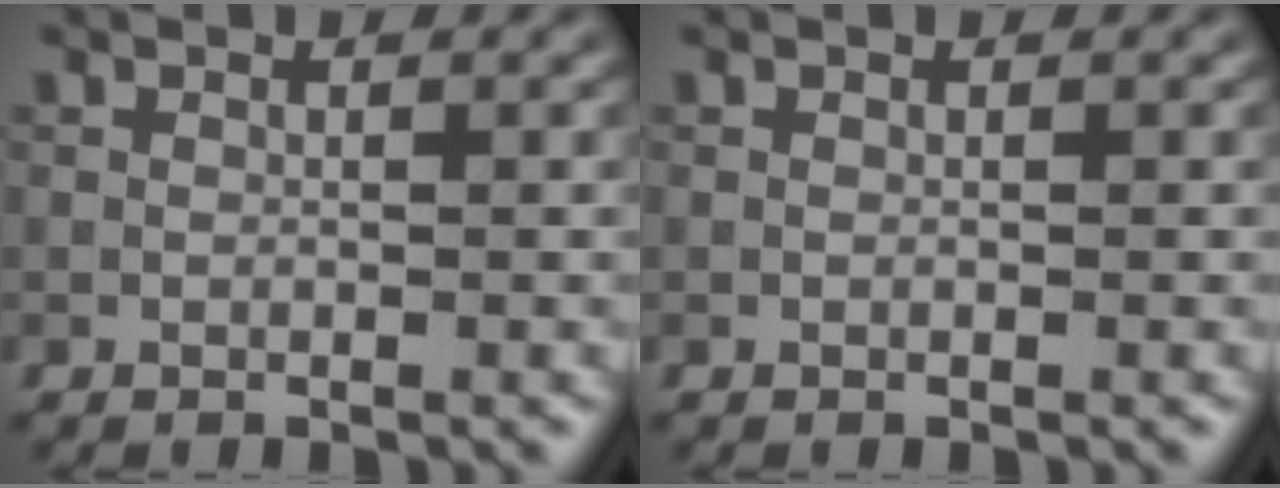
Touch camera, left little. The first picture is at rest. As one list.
[{"total": 0.0}]